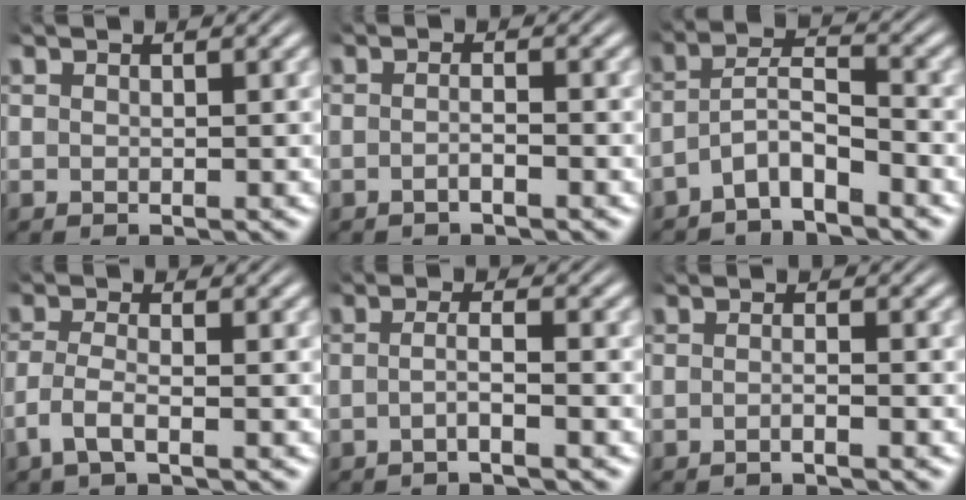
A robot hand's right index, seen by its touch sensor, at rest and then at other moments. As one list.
[{"total": 1.4, "force": [-1.2, 0.0, 0.8], "torque": [-0.018, -0.002, -0.023]}, {"total": 4.8, "force": [-2.9, 2.9, 2.5], "torque": [-0.055, -0.015, -0.050]}, {"total": 2.8, "force": [-1.6, 0.8, 2.1], "torque": [-0.055, -0.017, -0.021]}, {"total": 2.4, "force": [-1.5, -0.3, 1.8], "torque": [-0.034, -0.006, -0.027]}, {"total": 1.3, "force": [-1.0, -0.1, 0.7], "torque": [-0.017, -0.001, -0.022]}]